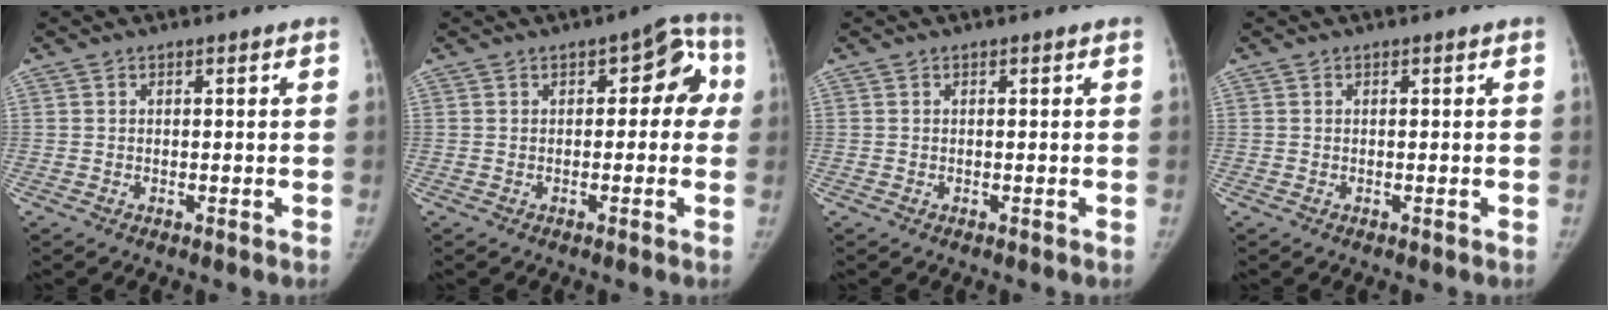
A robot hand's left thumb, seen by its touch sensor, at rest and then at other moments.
{"total": 7.2, "force": [0.5, 4.4, 5.6], "torque": [-0.015, 0.023, -0.006]}
{"total": 0.0}
{"total": 0.0}